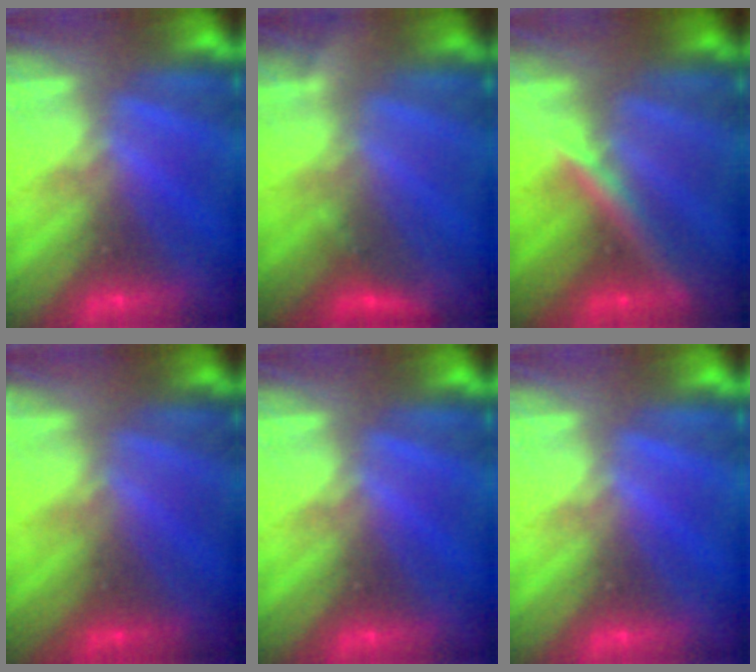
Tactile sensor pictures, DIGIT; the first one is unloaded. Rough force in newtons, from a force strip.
{"total": 2.9}
{"total": 2.5}
{"total": 2.6}
{"total": 0.0}
{"total": 0.0}